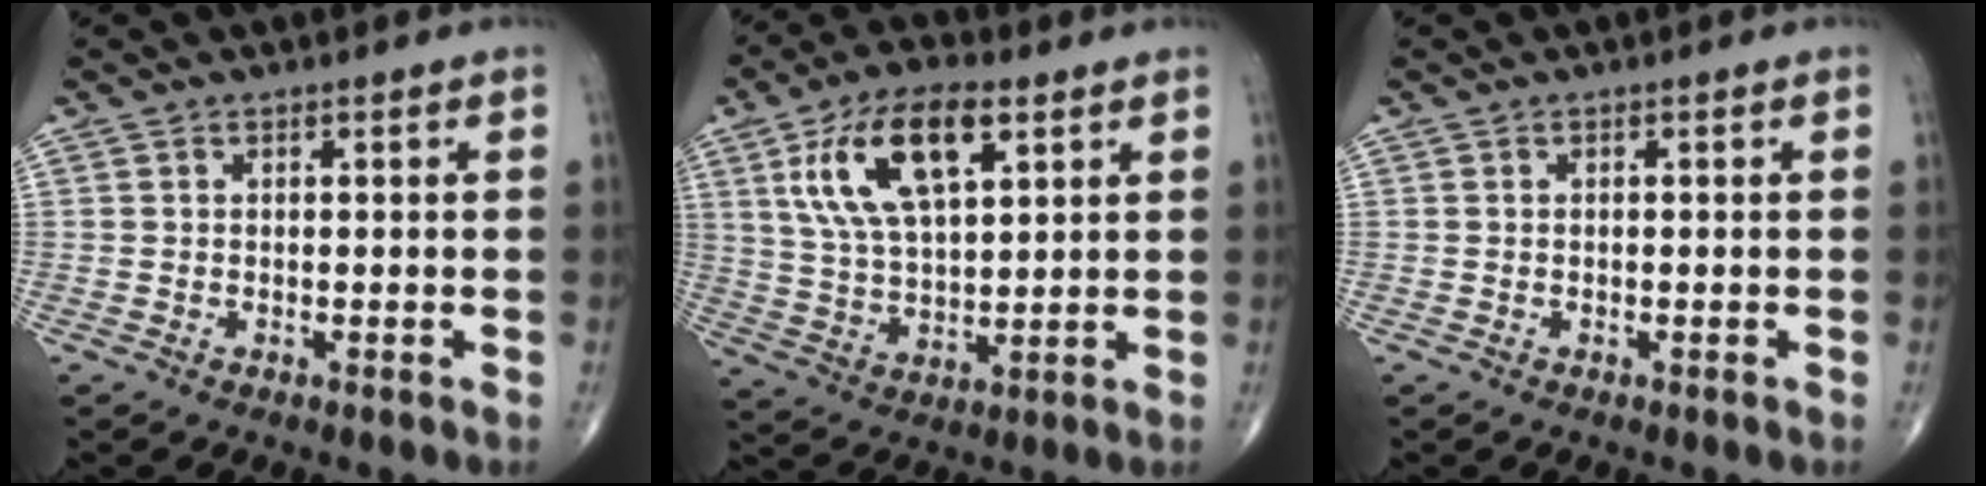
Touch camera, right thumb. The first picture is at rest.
{"total": 16.0, "force": [6.5, 7.2, 12.7], "torque": [-0.226, -0.009, 0.121]}
{"total": 0.0}